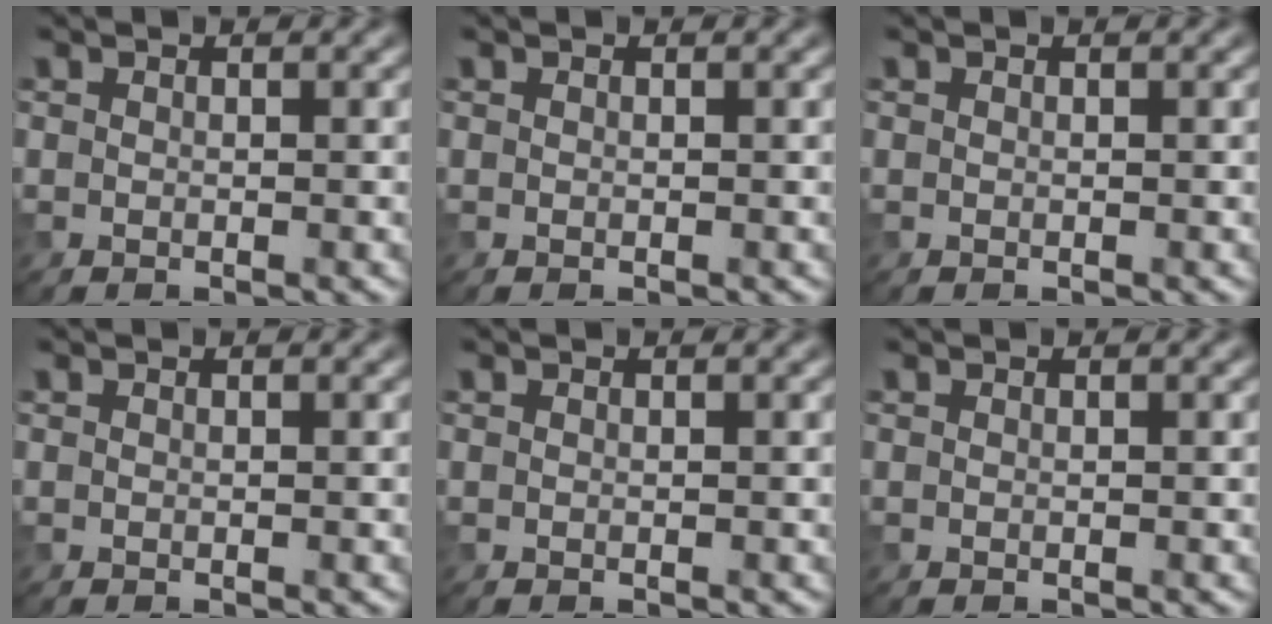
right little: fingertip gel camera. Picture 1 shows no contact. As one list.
[{"total": 0.0}, {"total": 0.0}, {"total": 0.0}, {"total": 0.0}, {"total": 0.0}]